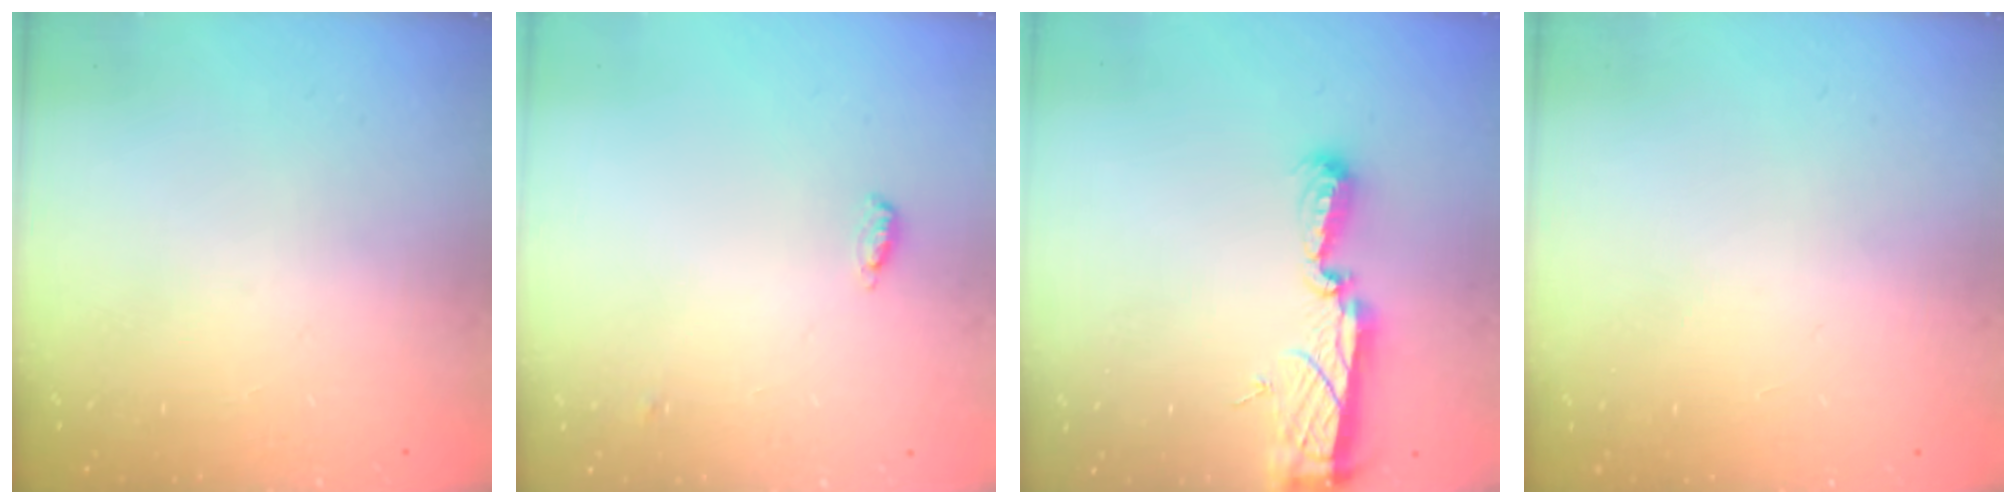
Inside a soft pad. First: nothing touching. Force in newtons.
{"total": 4.0, "press": 3.8, "slide": 1.1}
{"total": 9.0, "press": 8.9, "slide": 0.8}
{"total": 0.9, "press": 0.9, "slide": 0.0}